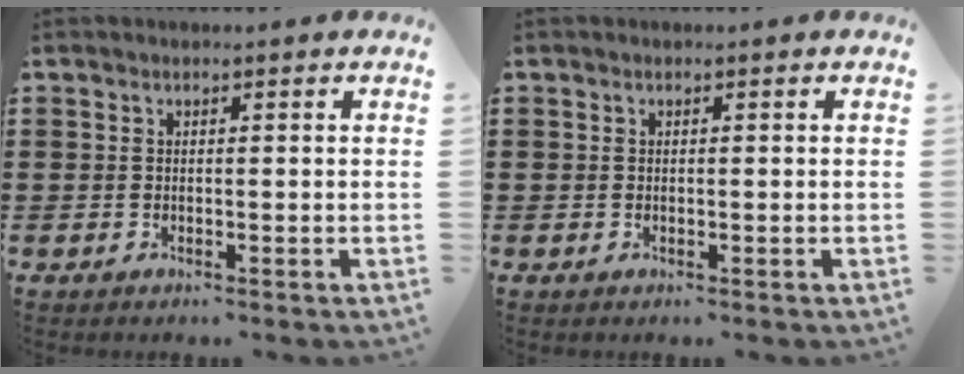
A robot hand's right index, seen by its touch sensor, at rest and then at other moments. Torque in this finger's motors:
{"motor_torque": [-0.96, 1.18, -0.01, 0.00]}